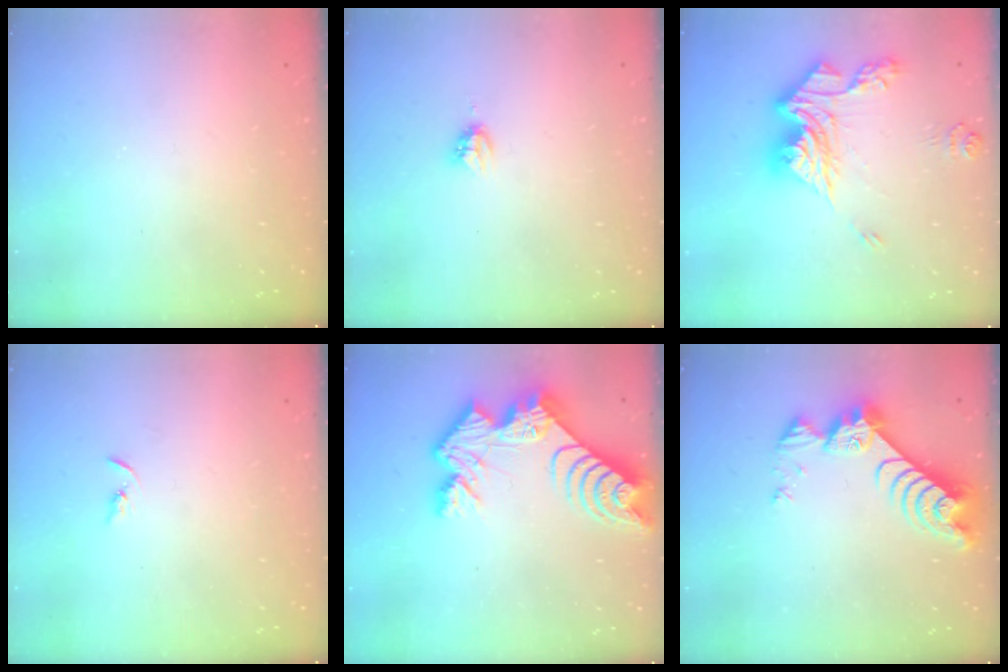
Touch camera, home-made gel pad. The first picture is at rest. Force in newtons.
{"total": 3.9, "press": 3.9, "slide": 0.5}
{"total": 17.0, "press": 16.9, "slide": 1.7}
{"total": 2.2, "press": 2.2, "slide": 0.2}
{"total": 13.7, "press": 13.7, "slide": 1.1}
{"total": 9.4, "press": 9.4, "slide": 0.9}